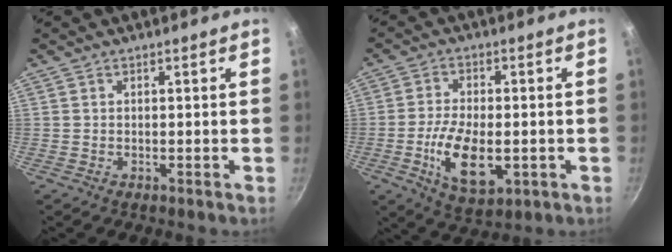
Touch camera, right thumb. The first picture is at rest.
{"total": 11.0, "force": [-2.5, 5.5, 9.2], "torque": [-0.159, -0.004, -0.036]}